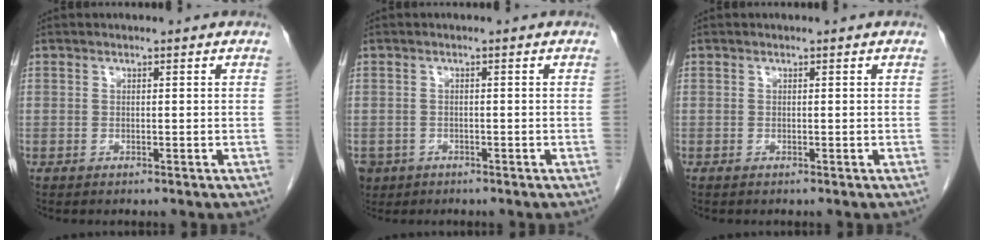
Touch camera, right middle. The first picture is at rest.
{"total": 3.8, "force": [-2.2, 2.9, 0.8], "torque": [-0.016, 0.001, -0.036]}
{"total": 0.0}